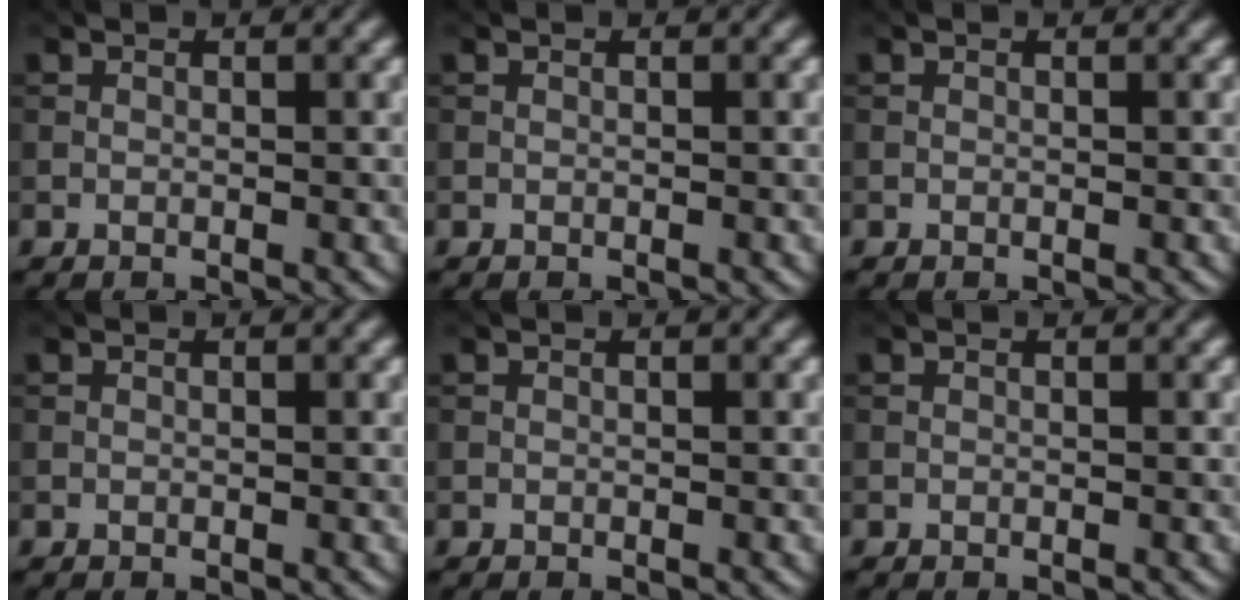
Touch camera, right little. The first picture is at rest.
{"total": 0.0}
{"total": 0.0}
{"total": 0.0}
{"total": 0.0}
{"total": 0.0}